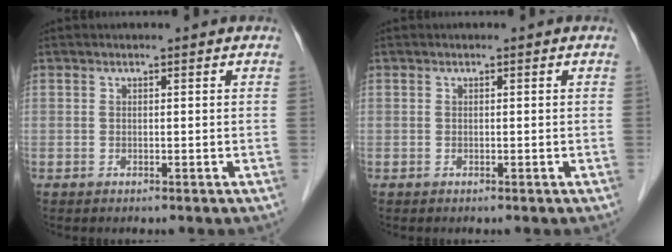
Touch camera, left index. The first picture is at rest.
{"total": 0.0}